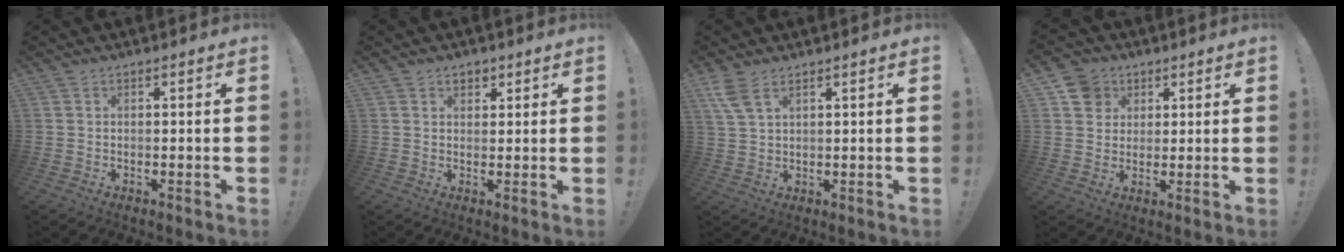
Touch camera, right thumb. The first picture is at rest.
{"total": 2.6, "force": [1.5, 1.9, 0.8], "torque": [0.001, -0.006, 0.023]}
{"total": 5.7, "force": [3.4, 2.2, 3.9], "torque": [-0.074, -0.010, 0.066]}
{"total": 7.9, "force": [3.5, 6.9, 1.8], "torque": [-0.022, -0.016, 0.071]}